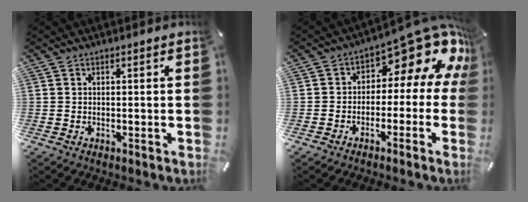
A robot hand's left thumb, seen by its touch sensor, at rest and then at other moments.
{"total": 13.5, "force": [7.1, 6.5, 9.5], "torque": [-0.126, -0.061, 0.112]}